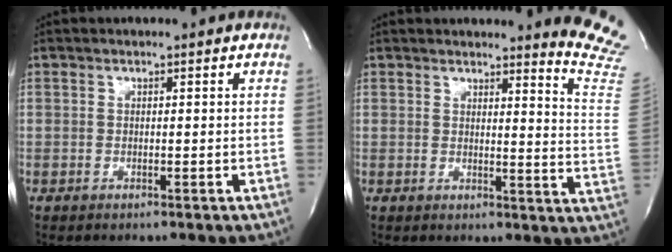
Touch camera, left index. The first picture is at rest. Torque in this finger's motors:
{"motor_torque": [-0.03, -0.06, 0.20, 0.02]}